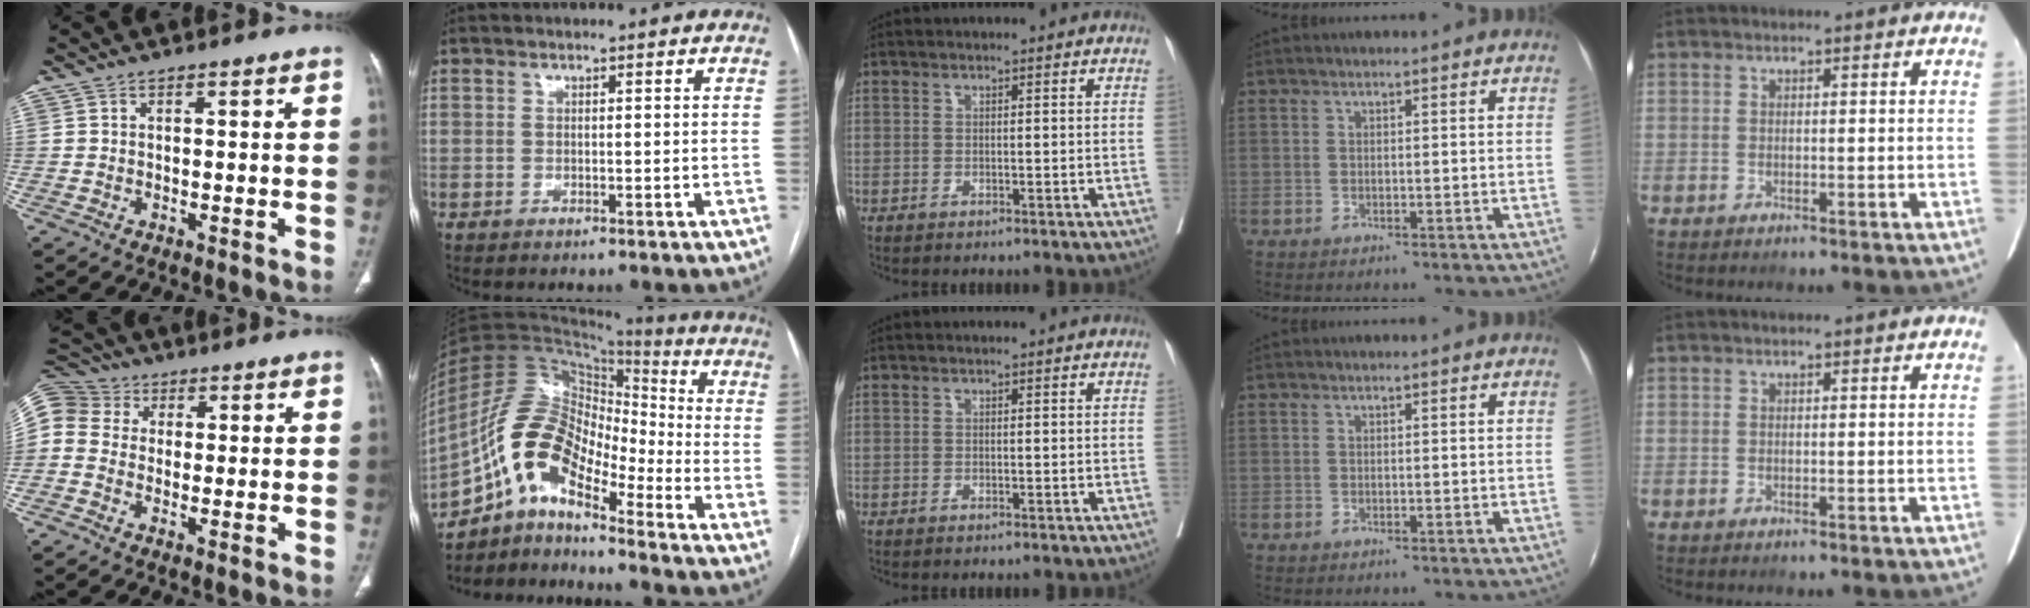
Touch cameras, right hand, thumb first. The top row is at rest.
{"thumb": {"total": 11.2, "force": [1.3, 9.9, 5.2], "torque": [-0.124, 0.033, 0.014]}, "index": {"total": 12.5, "force": [-8.1, 5.1, 8.1], "torque": [-0.159, 0.051, -0.147]}}